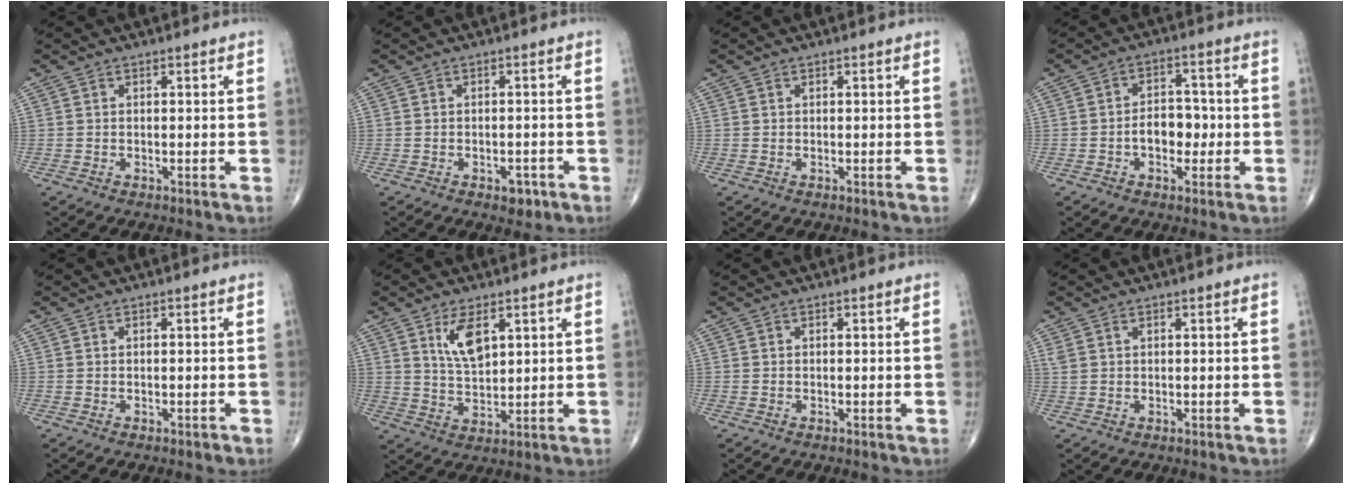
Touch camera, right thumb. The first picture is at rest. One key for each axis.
{"total": 2.8, "fx": -1.4, "fy": 1.6, "fz": 1.7, "tx": -0.010, "ty": 0.006, "tz": -0.015}
{"total": 0.0}
{"total": 6.4, "fx": -1.2, "fy": 4.2, "fz": 4.6, "tx": -0.049, "ty": 0.020, "tz": -0.025}
{"total": 0.5, "fx": -0.3, "fy": 0.3, "fz": 0.3, "tx": -0.004, "ty": -0.001, "tz": -0.004}
{"total": 7.1, "fx": 3.3, "fy": 3.3, "fz": 5.4, "tx": -0.091, "ty": -0.022, "tz": 0.068}
{"total": 0.0}
{"total": 1.4, "fx": 0.8, "fy": 0.6, "fz": 0.9, "tx": -0.025, "ty": 0.011, "tz": 0.024}